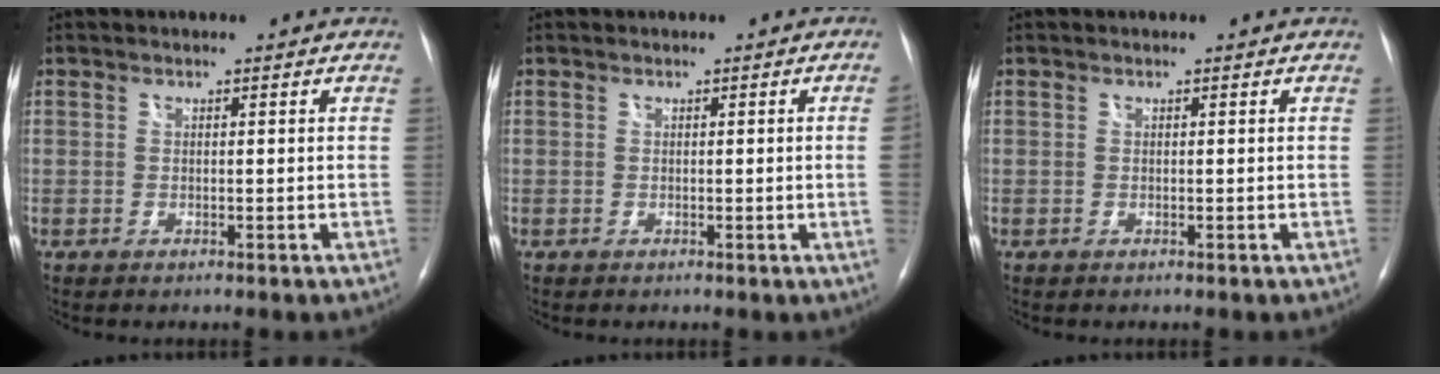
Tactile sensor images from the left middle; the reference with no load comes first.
{"total": 1.8, "force": [-0.2, -0.8, 1.7], "torque": [-0.020, -0.001, -0.001]}
{"total": 0.0}